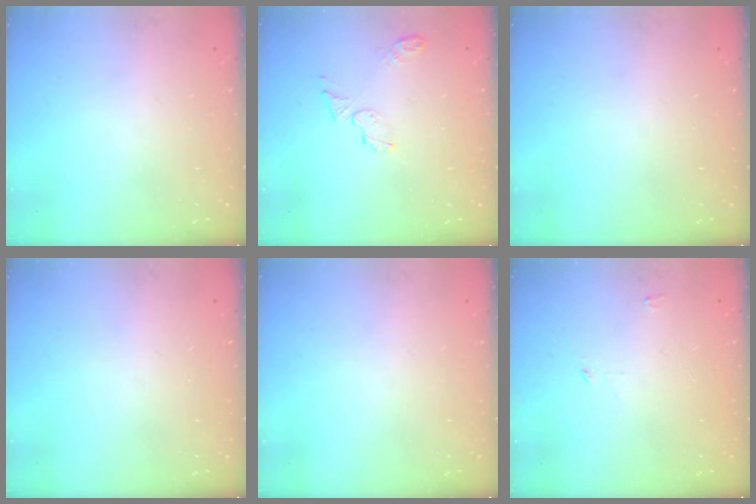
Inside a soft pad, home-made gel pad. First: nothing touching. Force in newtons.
{"total": 5.3, "press": 5.3, "slide": 0.3}
{"total": 0.0}
{"total": 0.0}
{"total": 0.0}
{"total": 2.4, "press": 2.4, "slide": 0.2}